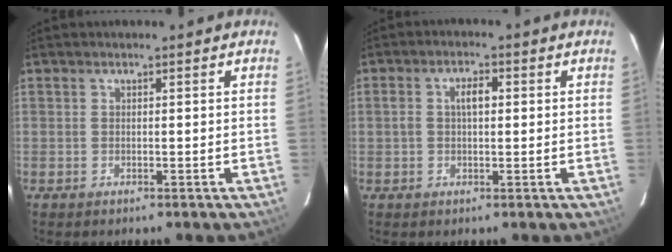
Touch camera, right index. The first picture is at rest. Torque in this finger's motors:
{"motor_torque": [0.04, -0.02, 0.05, 0.06]}